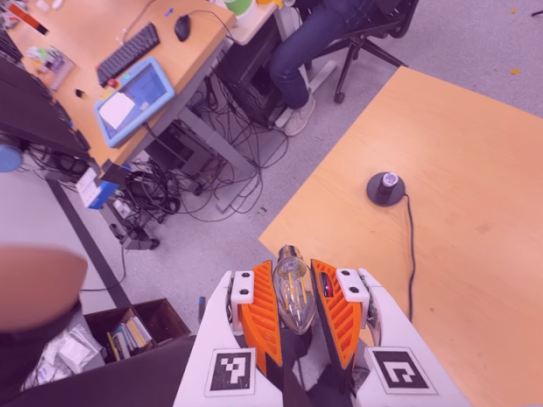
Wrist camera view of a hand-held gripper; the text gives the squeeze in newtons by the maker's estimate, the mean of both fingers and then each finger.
{"total": 11.9, "left": 11.4, "right": 12.4}